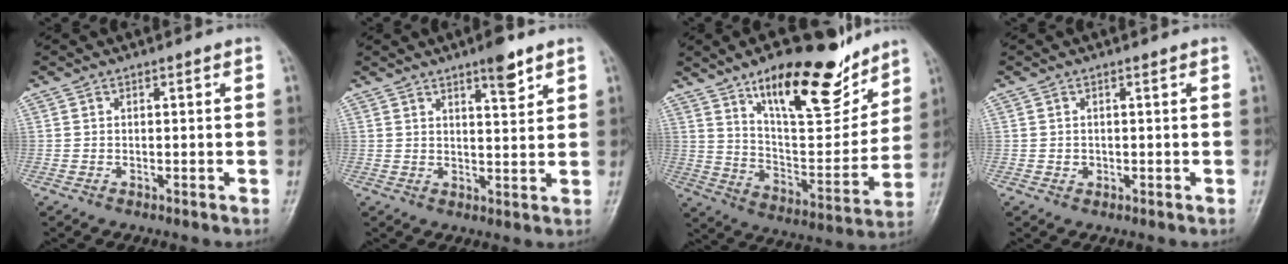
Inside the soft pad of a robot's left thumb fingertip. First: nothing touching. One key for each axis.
{"total": 5.2, "fx": 3.5, "fy": 1.2, "fz": 3.6, "tx": -0.045, "ty": -0.024, "tz": 0.051}
{"total": 22.3, "fx": 14.5, "fy": 8.0, "fz": 15.0, "tx": -0.181, "ty": -0.080, "tz": 0.238}
{"total": 0.9, "fx": 0.1, "fy": 0.8, "fz": 0.4, "tx": -0.001, "ty": 0.001, "tz": 0.003}